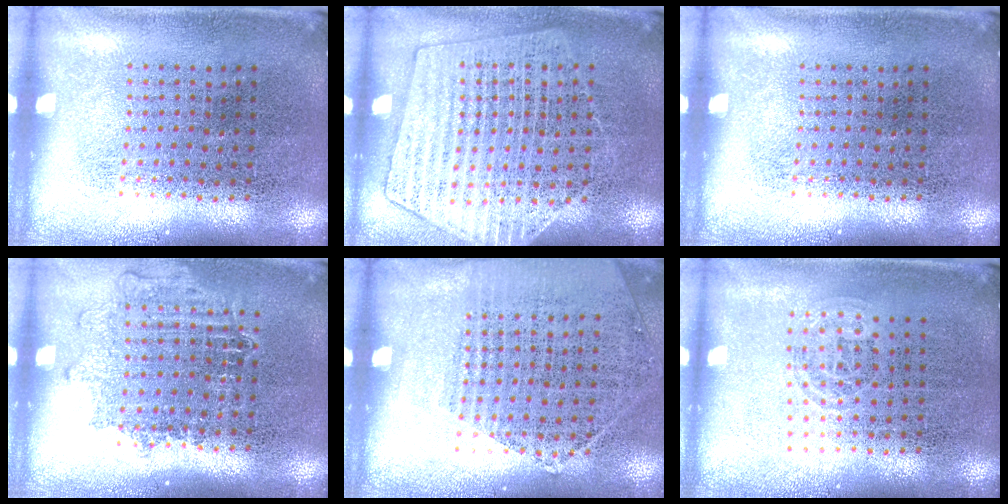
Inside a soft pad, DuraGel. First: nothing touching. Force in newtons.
{"total": 1.4, "press": 1.4, "slide": 0.3}
{"total": 0.0}
{"total": 1.2, "press": 1.1, "slide": 0.6}
{"total": 1.2, "press": 1.0, "slide": 0.6}
{"total": 0.9, "press": 0.6, "slide": 0.6}